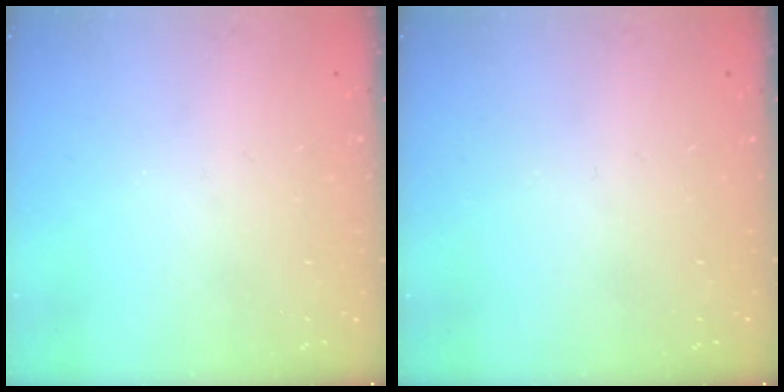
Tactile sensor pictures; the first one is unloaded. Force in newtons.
{"total": 0.0}